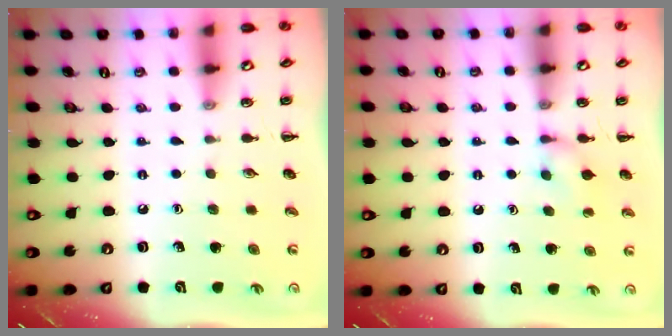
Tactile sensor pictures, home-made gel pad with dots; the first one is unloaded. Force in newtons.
{"total": 5.9, "press": 5.6, "slide": 1.6}